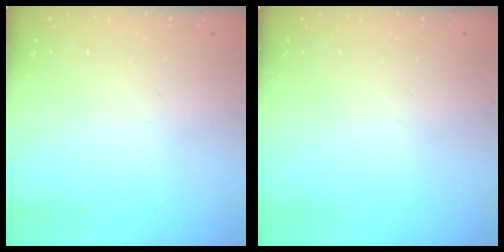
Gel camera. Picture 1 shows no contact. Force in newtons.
{"total": 0.0}